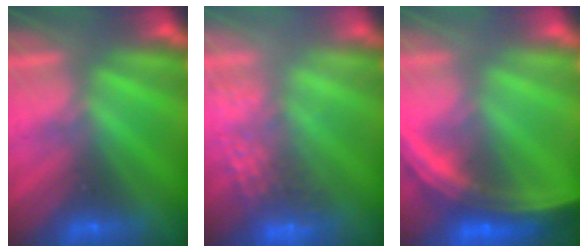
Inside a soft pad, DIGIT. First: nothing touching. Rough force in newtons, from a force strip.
{"total": 9.1}
{"total": 7.4}